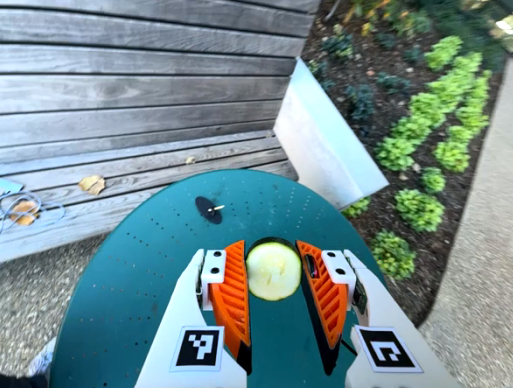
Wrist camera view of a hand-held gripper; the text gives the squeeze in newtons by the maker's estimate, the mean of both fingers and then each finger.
{"total": 11.8, "left": 12.0, "right": 11.6}